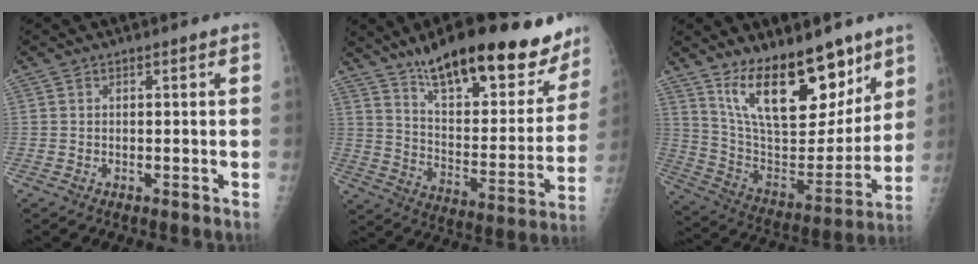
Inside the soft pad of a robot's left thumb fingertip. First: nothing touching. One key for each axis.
{"total": 28.4, "fx": 20.7, "fy": 8.6, "fz": 17.4, "tx": -0.213, "ty": -0.081, "tz": 0.302}
{"total": 21.8, "fx": 14.0, "fy": 9.3, "fz": 13.9, "tx": -0.171, "ty": -0.085, "tz": 0.250}